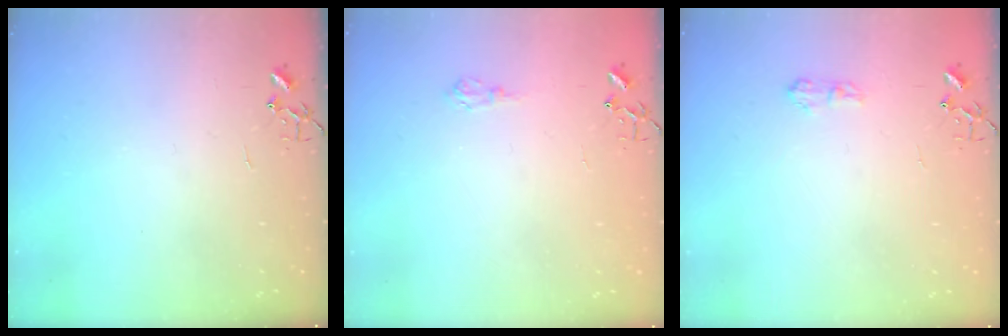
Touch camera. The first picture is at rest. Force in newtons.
{"total": 5.5, "press": 5.5, "slide": 0.7}
{"total": 5.8, "press": 5.8, "slide": 0.8}